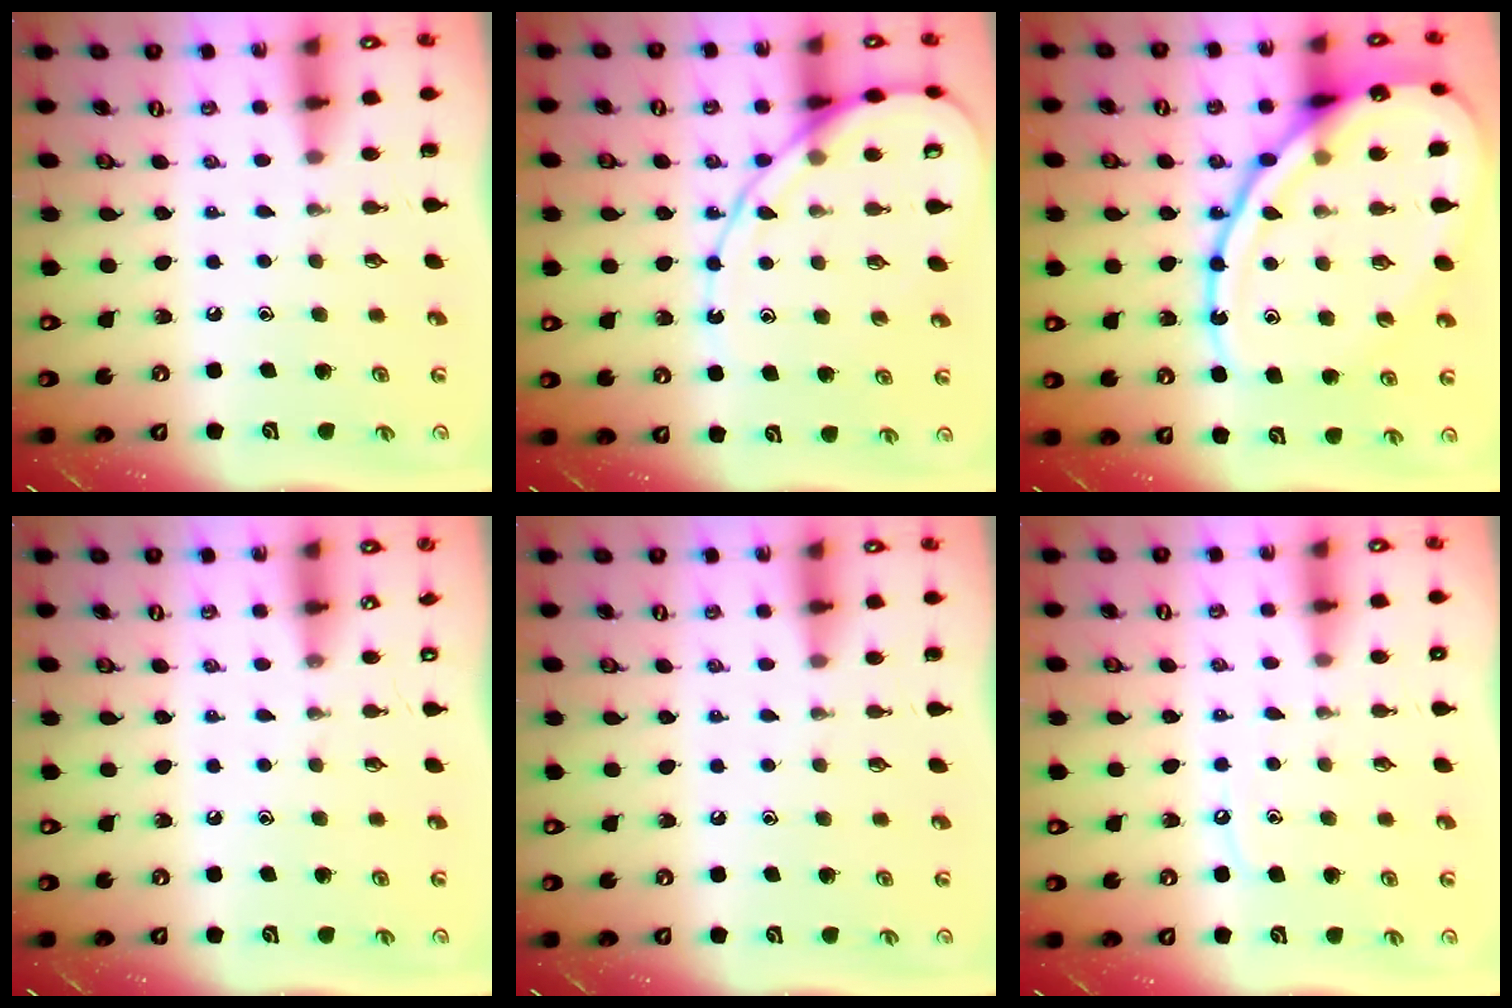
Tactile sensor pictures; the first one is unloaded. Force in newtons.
{"total": 11.9, "press": 11.9, "slide": 1.1}
{"total": 21.7, "press": 21.6, "slide": 2.2}
{"total": 0.0}
{"total": 0.0}
{"total": 5.8, "press": 5.8, "slide": 0.8}